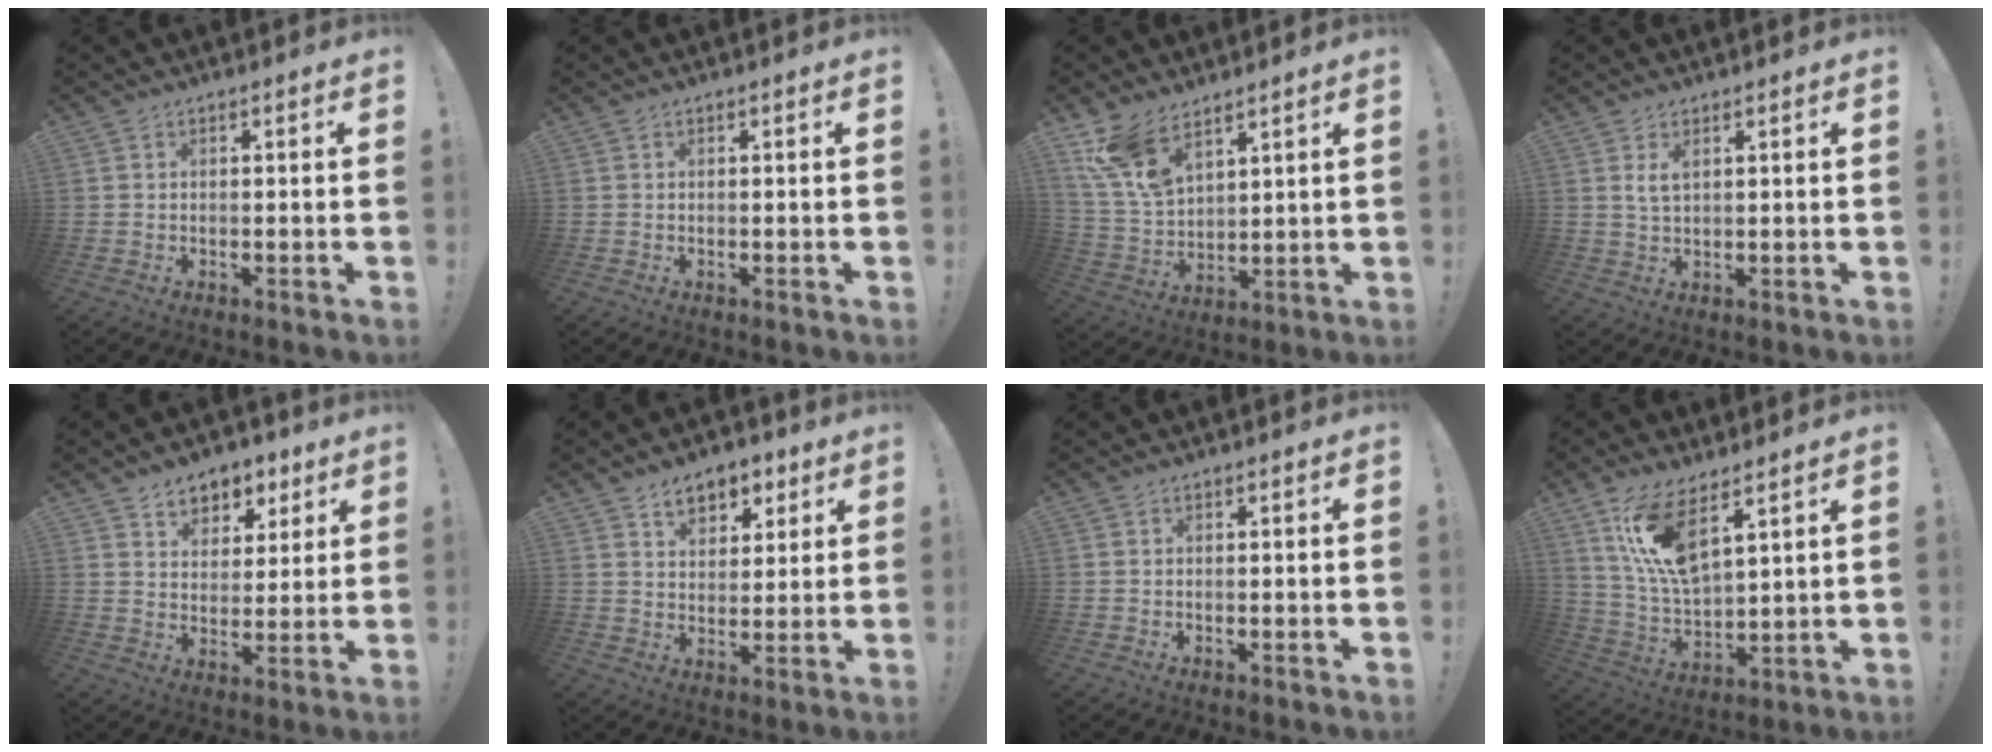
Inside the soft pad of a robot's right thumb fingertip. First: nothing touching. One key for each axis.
{"total": 0.0}
{"total": 11.6, "fx": 8.7, "fy": 5.2, "fz": 5.7, "tx": -0.128, "ty": -0.041, "tz": 0.172}
{"total": 3.3, "fx": 1.5, "fy": 1.4, "fz": 2.6, "tx": -0.055, "ty": 0.001, "tz": 0.028}
{"total": 7.9, "fx": 5.2, "fy": 5.7, "fz": 1.8, "tx": -0.019, "ty": -0.037, "tz": 0.099}
{"total": 8.3, "fx": 5.1, "fy": 5.6, "fz": 3.4, "tx": -0.042, "ty": -0.025, "tz": 0.093}
{"total": 0.0}
{"total": 13.4, "fx": 8.5, "fy": 5.1, "fz": 9.1, "tx": -0.182, "ty": -0.044, "tz": 0.156}